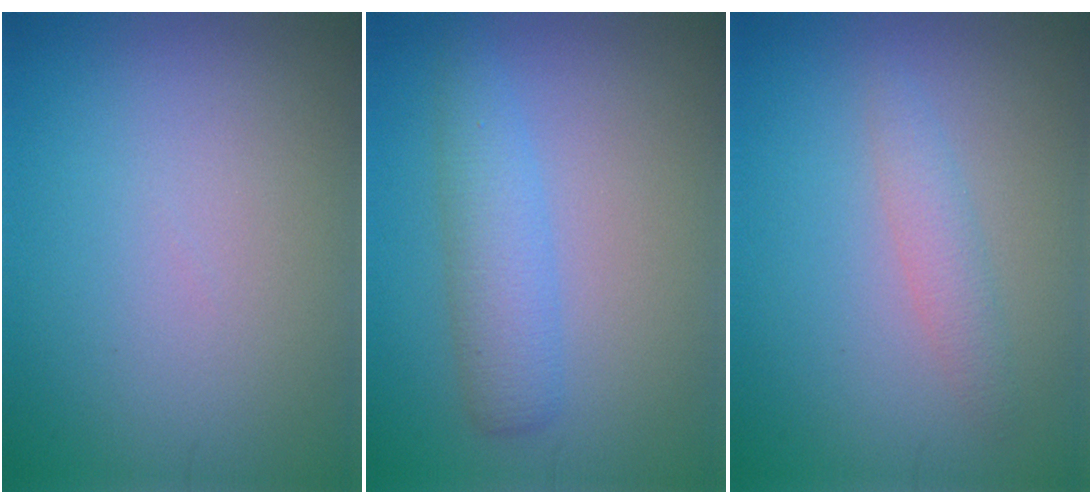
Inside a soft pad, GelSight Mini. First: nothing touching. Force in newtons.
{"total": 3.2, "press": 3.2, "slide": 0.1}
{"total": 1.7, "press": 1.7, "slide": 0.1}